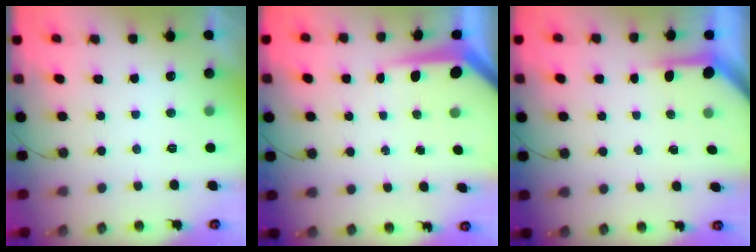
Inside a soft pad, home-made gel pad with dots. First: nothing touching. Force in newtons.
{"total": 7.5, "press": 7.5, "slide": 0.7}
{"total": 3.9, "press": 3.9, "slide": 0.3}